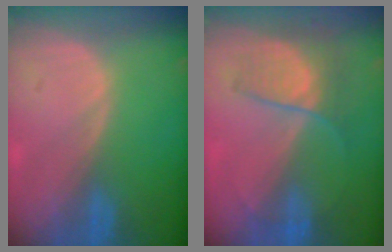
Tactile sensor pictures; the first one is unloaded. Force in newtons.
{"total": 7.0, "press": 6.0, "slide": 3.7}